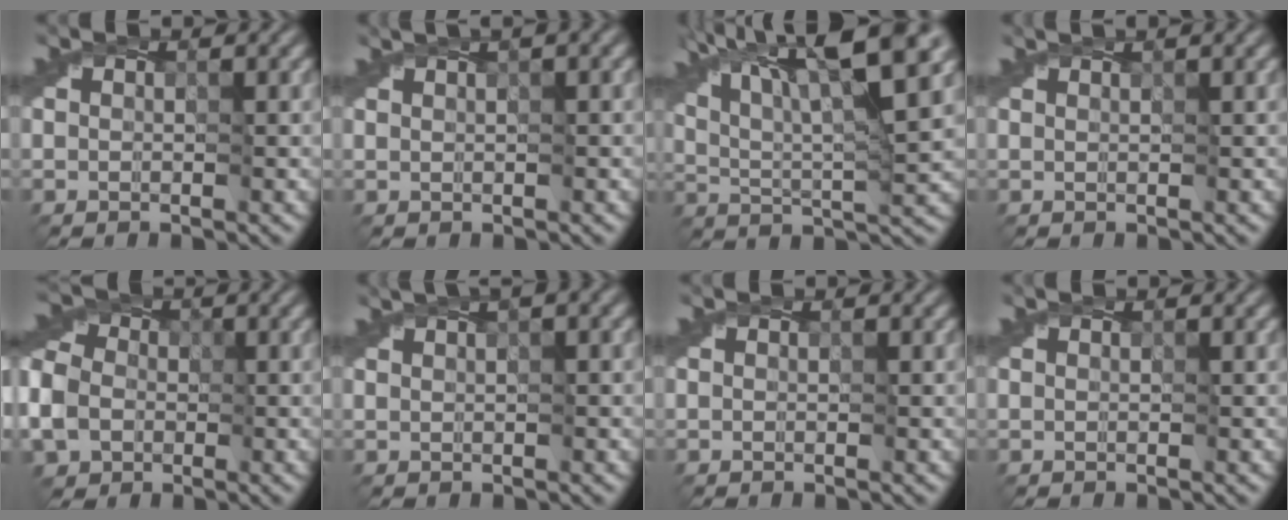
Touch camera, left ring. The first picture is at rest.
{"total": 2.1, "force": [1.0, 0.3, 1.9], "torque": [-0.024, 0.008, 0.010]}
{"total": 11.7, "force": [6.8, 2.7, 9.2], "torque": [-0.160, 0.021, 0.115]}
{"total": 0.9, "force": [0.6, -0.1, 0.6], "torque": [-0.010, 0.004, 0.005]}
{"total": 8.5, "force": [-3.4, 6.7, 3.9], "torque": [-0.097, -0.022, -0.069]}
{"total": 2.5, "force": [1.2, 0.4, 2.2], "torque": [-0.031, 0.008, 0.013]}
{"total": 0.0}
{"total": 0.0}